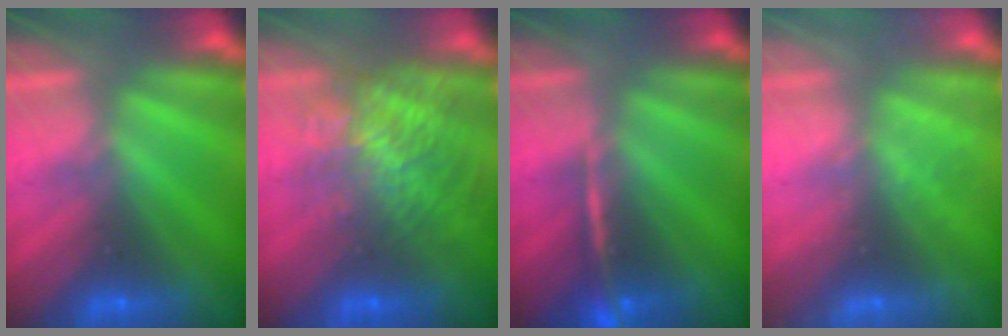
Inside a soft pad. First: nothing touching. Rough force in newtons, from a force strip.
{"total": 7.4}
{"total": 2.4}
{"total": 2.3}